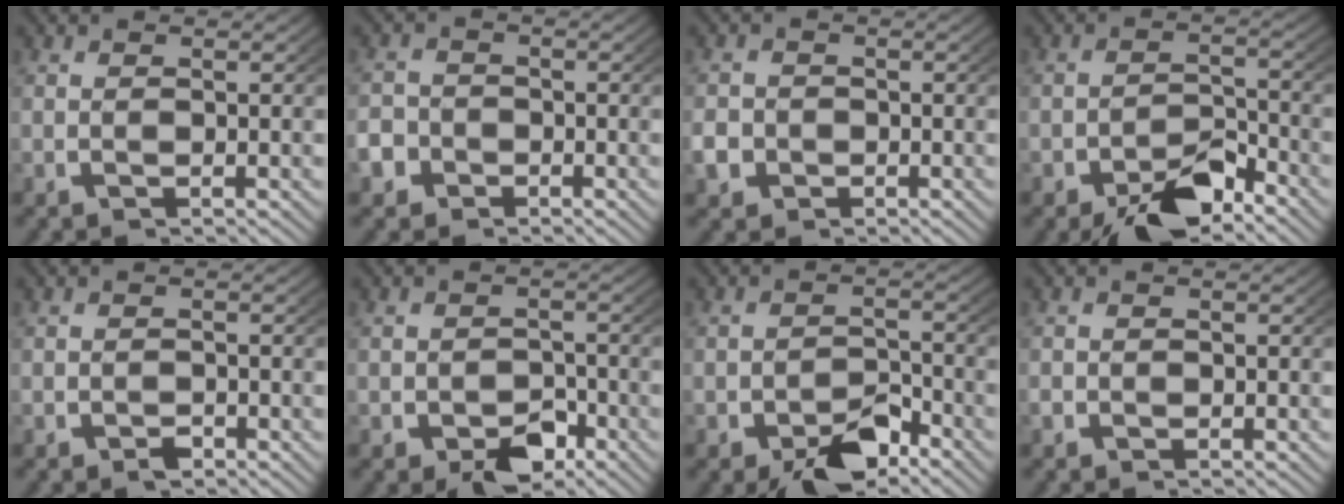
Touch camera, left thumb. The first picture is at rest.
{"total": 3.2, "force": [-1.8, 2.6, 0.4], "torque": [-0.015, -0.010, -0.032]}
{"total": 2.8, "force": [-1.1, 2.4, 0.8], "torque": [-0.023, -0.009, -0.019]}
{"total": 5.3, "force": [-3.4, 2.4, 3.3], "torque": [-0.047, -0.018, -0.053]}
{"total": 1.1, "force": [-0.8, 0.6, 0.4], "torque": [-0.006, -0.006, -0.014]}
{"total": 3.6, "force": [-1.9, 2.4, 1.9], "torque": [-0.029, -0.023, -0.025]}
{"total": 4.8, "force": [-3.0, 2.5, 2.9], "torque": [-0.044, -0.022, -0.044]}
{"total": 0.8, "force": [-0.4, 0.7, 0.2], "torque": [-0.007, -0.004, -0.010]}